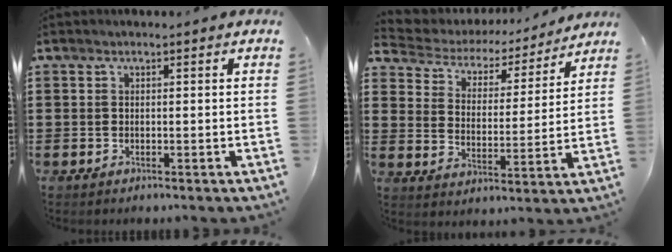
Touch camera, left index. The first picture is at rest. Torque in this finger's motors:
{"motor_torque": [0.41, 0.39, -0.01, -0.03]}